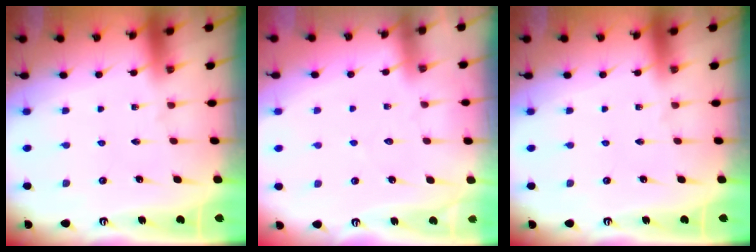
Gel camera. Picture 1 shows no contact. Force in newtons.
{"total": 3.0, "press": 2.9, "slide": 0.3}
{"total": 0.0}